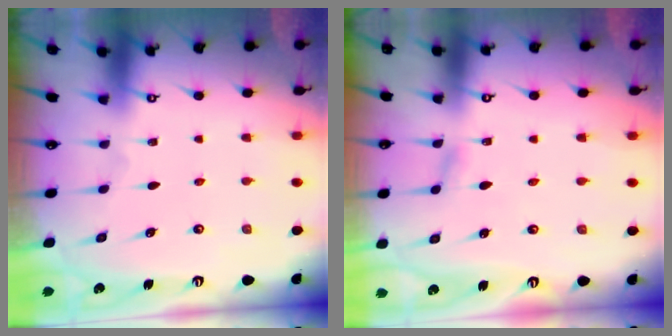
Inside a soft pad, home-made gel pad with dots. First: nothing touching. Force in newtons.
{"total": 2.8, "press": 2.8, "slide": 0.4}